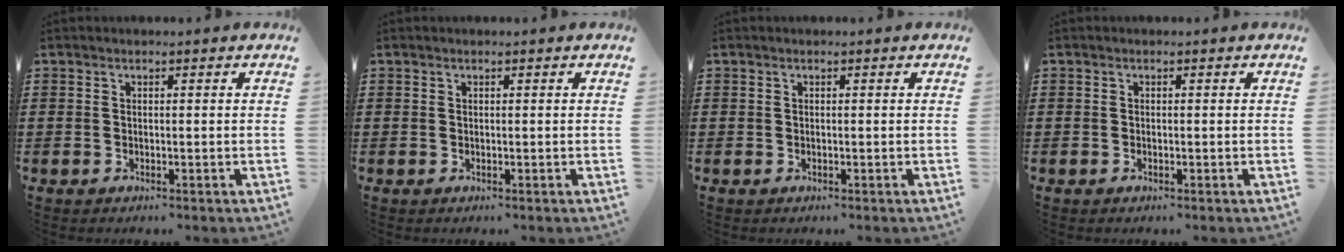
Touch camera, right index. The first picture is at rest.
{"total": 0.0}
{"total": 0.0}
{"total": 0.0}